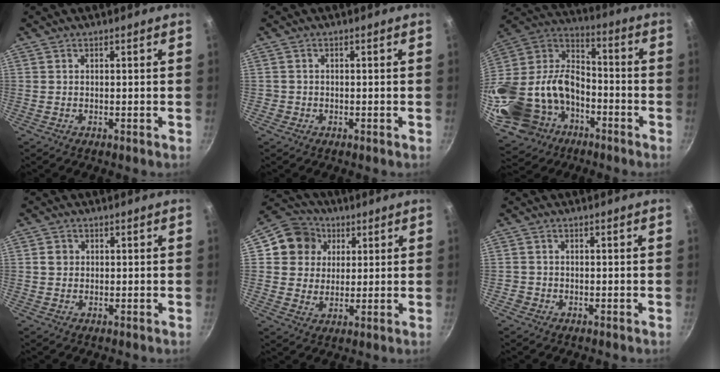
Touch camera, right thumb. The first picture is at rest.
{"total": 1.1, "force": [-0.4, 1.0, 0.1], "torque": [0.000, 0.004, -0.006]}
{"total": 29.0, "force": [-8.8, 21.4, 17.4], "torque": [-0.354, 0.052, -0.142]}
{"total": 2.0, "force": [0.2, 1.9, 0.7], "torque": [-0.004, 0.006, 0.001]}
{"total": 10.1, "force": [3.3, 9.0, 3.1], "torque": [-0.020, 0.006, 0.047]}
{"total": 1.4, "force": [-0.7, 1.2, 0.2], "torque": [-0.002, 0.005, -0.011]}